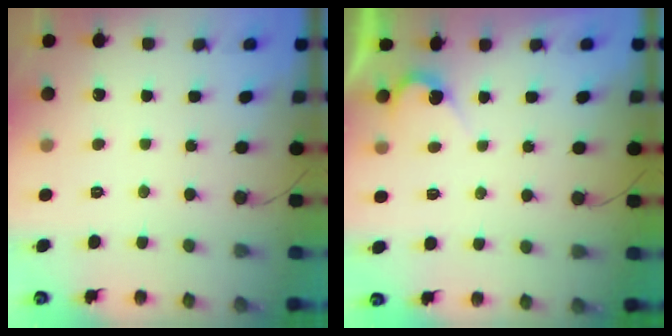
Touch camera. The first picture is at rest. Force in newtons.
{"total": 3.0, "press": 3.0, "slide": 0.3}